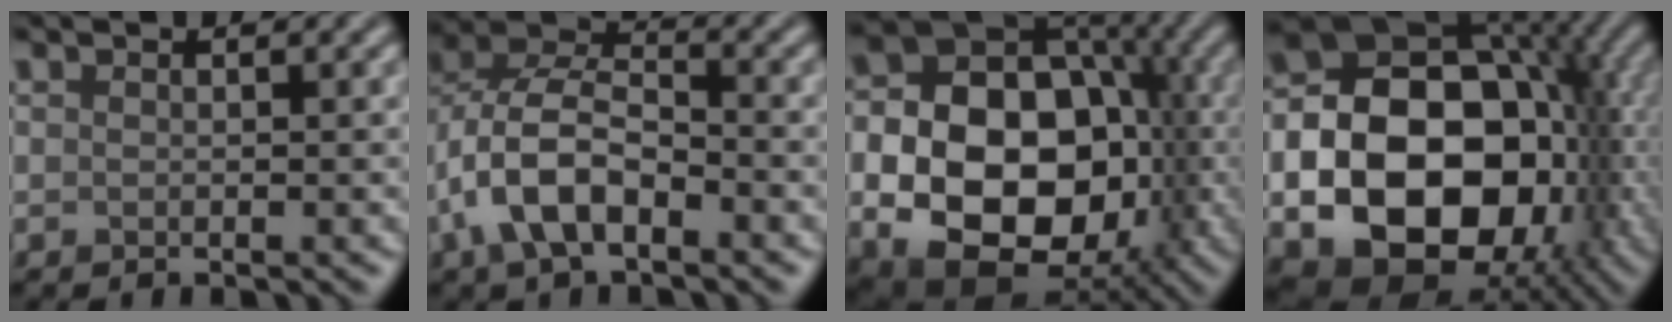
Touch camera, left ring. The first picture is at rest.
{"total": 7.2, "force": [-2.6, 3.9, 5.5], "torque": [-0.112, 0.009, -0.059]}
{"total": 16.9, "force": [-2.8, 12.7, 10.8], "torque": [-0.143, -0.029, -0.044]}
{"total": 19.2, "force": [-4.1, 14.5, 11.8], "torque": [-0.169, -0.027, -0.077]}